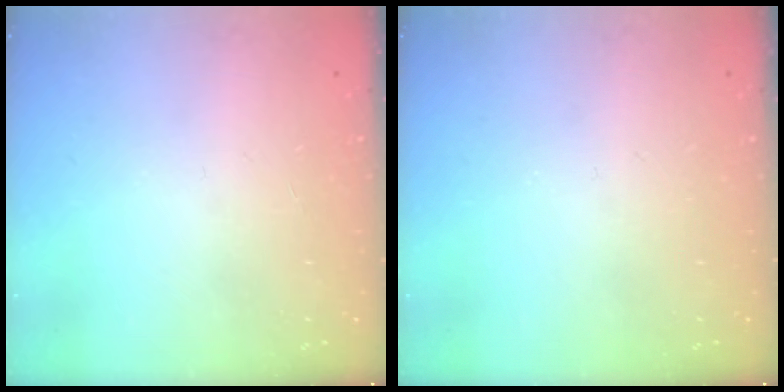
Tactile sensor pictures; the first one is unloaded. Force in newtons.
{"total": 0.0}